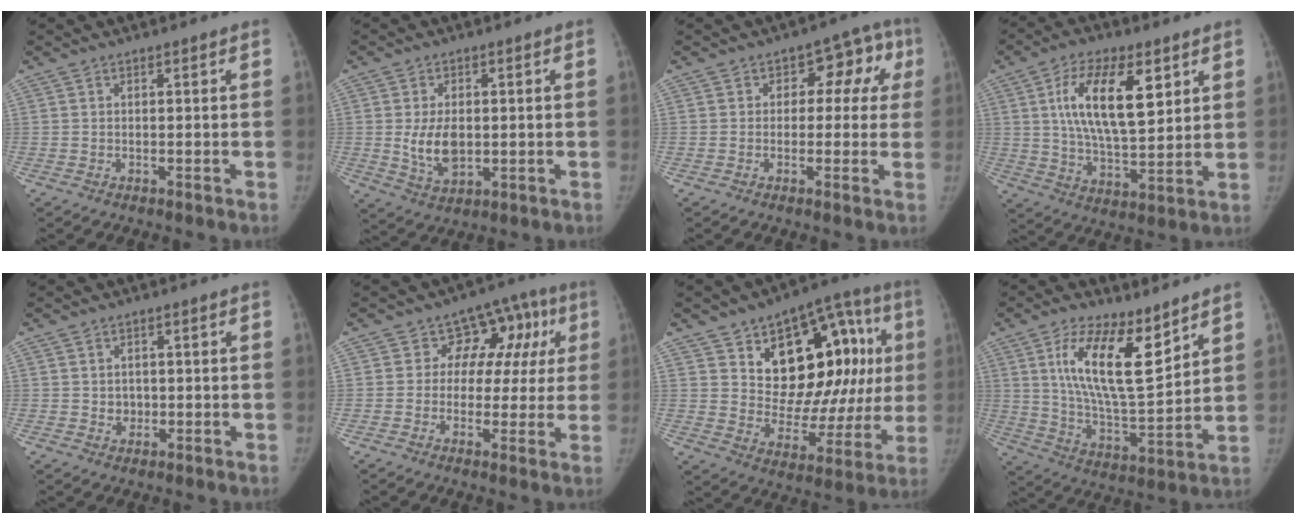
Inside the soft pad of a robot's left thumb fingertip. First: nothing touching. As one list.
[{"total": 7.7, "force": [-0.1, 4.8, 6.0], "torque": [-0.097, -0.008, 0.007]}, {"total": 8.3, "force": [1.5, 6.0, 5.6], "torque": [-0.007, 0.025, 0.008]}, {"total": 16.3, "force": [5.6, 7.2, 13.5], "torque": [-0.212, -0.022, 0.102]}, {"total": 2.4, "force": [-0.1, 2.2, 1.0], "torque": [0.001, 0.003, 0.001]}, {"total": 10.4, "force": [2.6, 8.5, 5.5], "torque": [0.000, 0.013, 0.023]}, {"total": 25.2, "force": [6.6, 14.7, 19.5], "torque": [-0.211, 0.008, 0.106]}, {"total": 16.4, "force": [8.3, 6.2, 12.7], "torque": [-0.200, -0.053, 0.158]}]